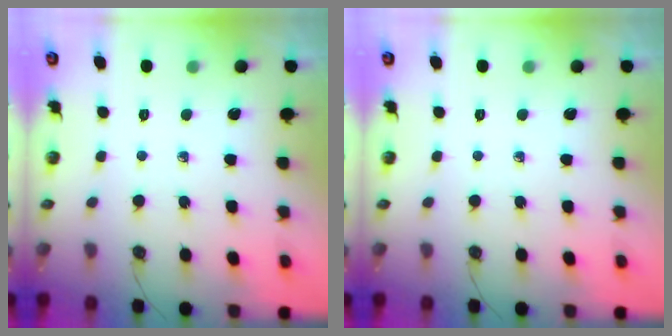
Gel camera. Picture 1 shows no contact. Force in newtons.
{"total": 0.0}